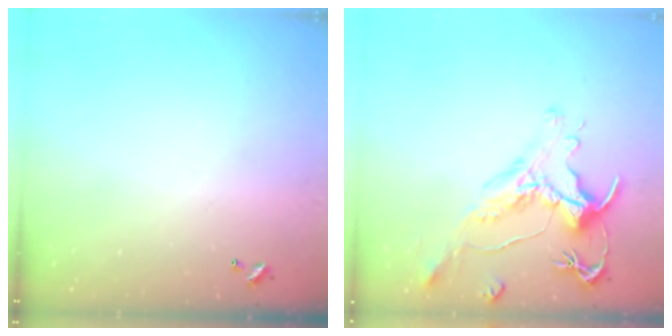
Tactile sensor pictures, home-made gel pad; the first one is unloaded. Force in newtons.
{"total": 1.7, "press": 1.1, "slide": 1.2}